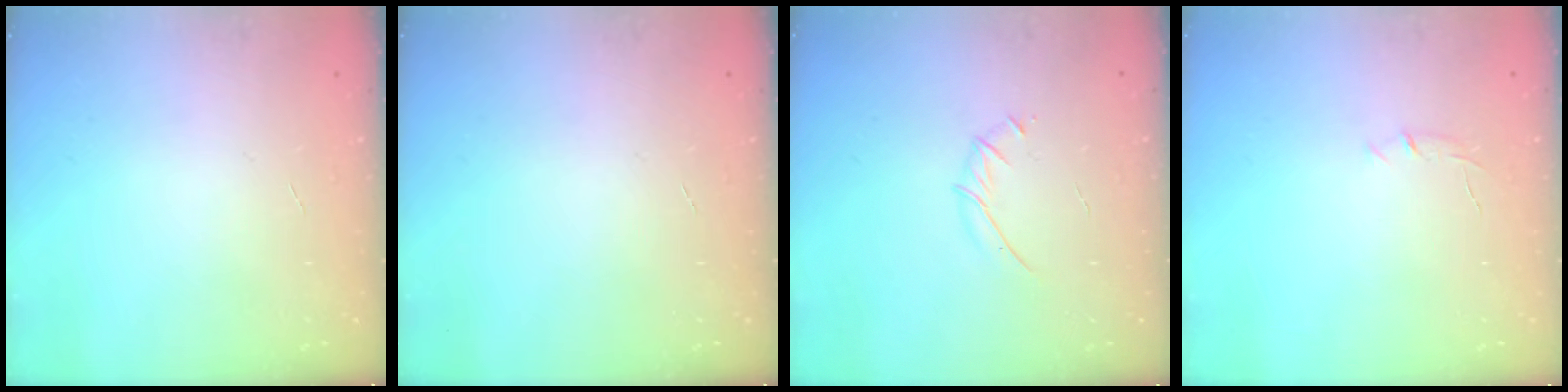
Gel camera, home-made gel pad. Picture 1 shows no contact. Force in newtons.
{"total": 0.0}
{"total": 3.7, "press": 3.5, "slide": 0.9}
{"total": 4.2, "press": 4.0, "slide": 1.3}